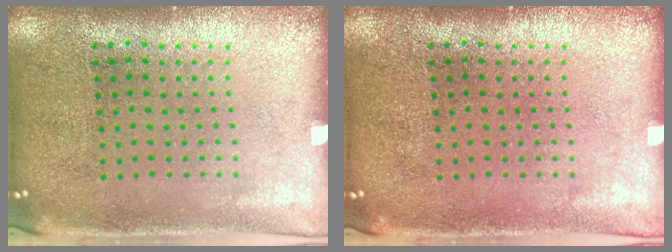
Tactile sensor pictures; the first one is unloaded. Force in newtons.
{"total": 0.0}